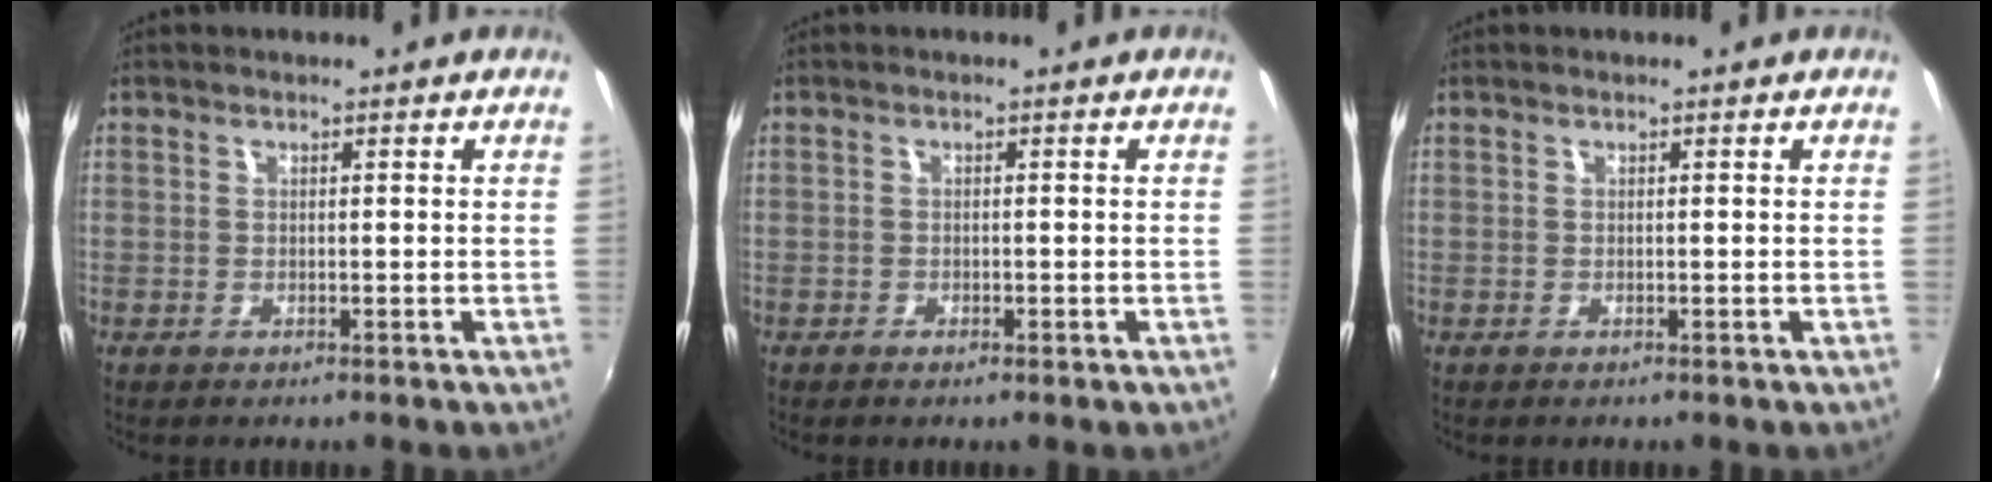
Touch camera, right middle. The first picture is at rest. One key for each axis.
{"total": 1.2, "fx": -0.8, "fy": 0.5, "fz": 0.8, "tx": -0.015, "ty": -0.003, "tz": -0.013}
{"total": 0.0}